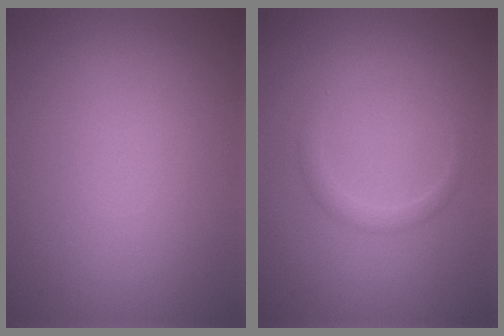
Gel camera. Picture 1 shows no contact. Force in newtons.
{"total": 1.3, "press": 1.3, "slide": 0.0}